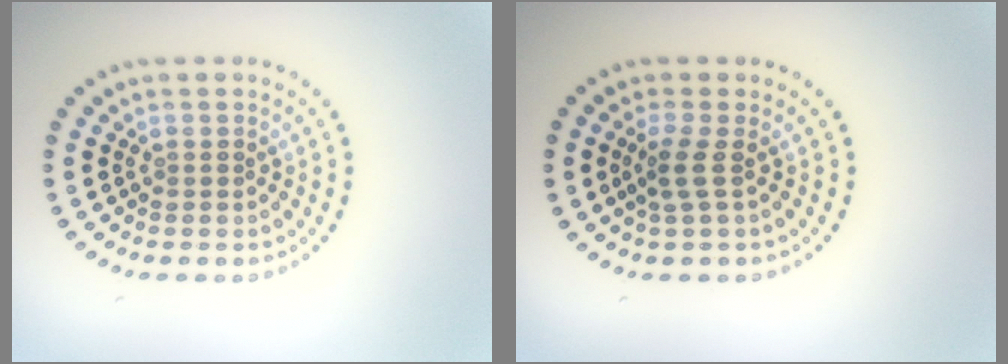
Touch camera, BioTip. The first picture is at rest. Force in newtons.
{"total": 1.7, "press": 1.2, "slide": 1.3}